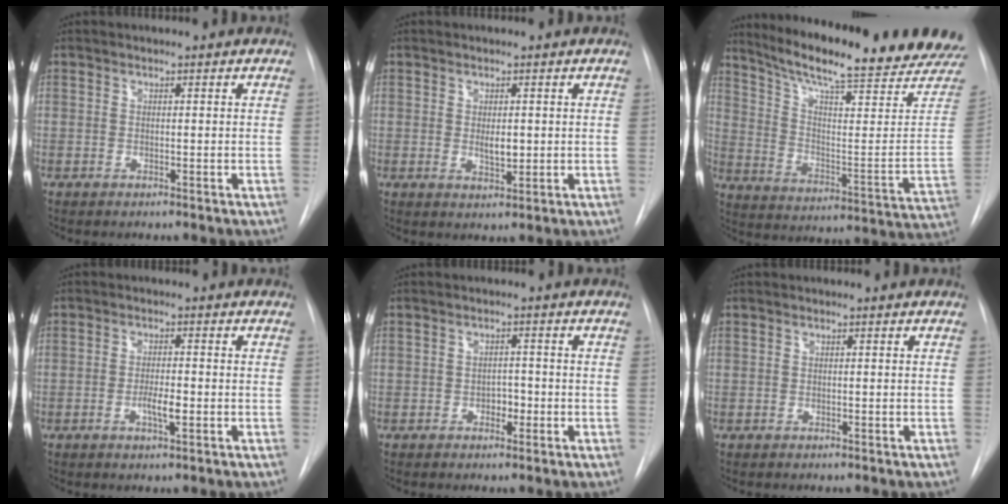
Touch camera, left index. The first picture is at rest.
{"total": 2.4, "force": [0.5, 1.0, 2.2], "torque": [-0.037, -0.007, 0.012]}
{"total": 24.4, "force": [21.5, 1.4, 11.5], "torque": [-0.183, -0.078, 0.288]}
{"total": 2.8, "force": [-0.8, 0.5, 2.6], "torque": [-0.048, 0.000, -0.013]}
{"total": 1.8, "force": [-0.7, 1.2, 1.2], "torque": [-0.014, 0.005, -0.009]}
{"total": 0.0}